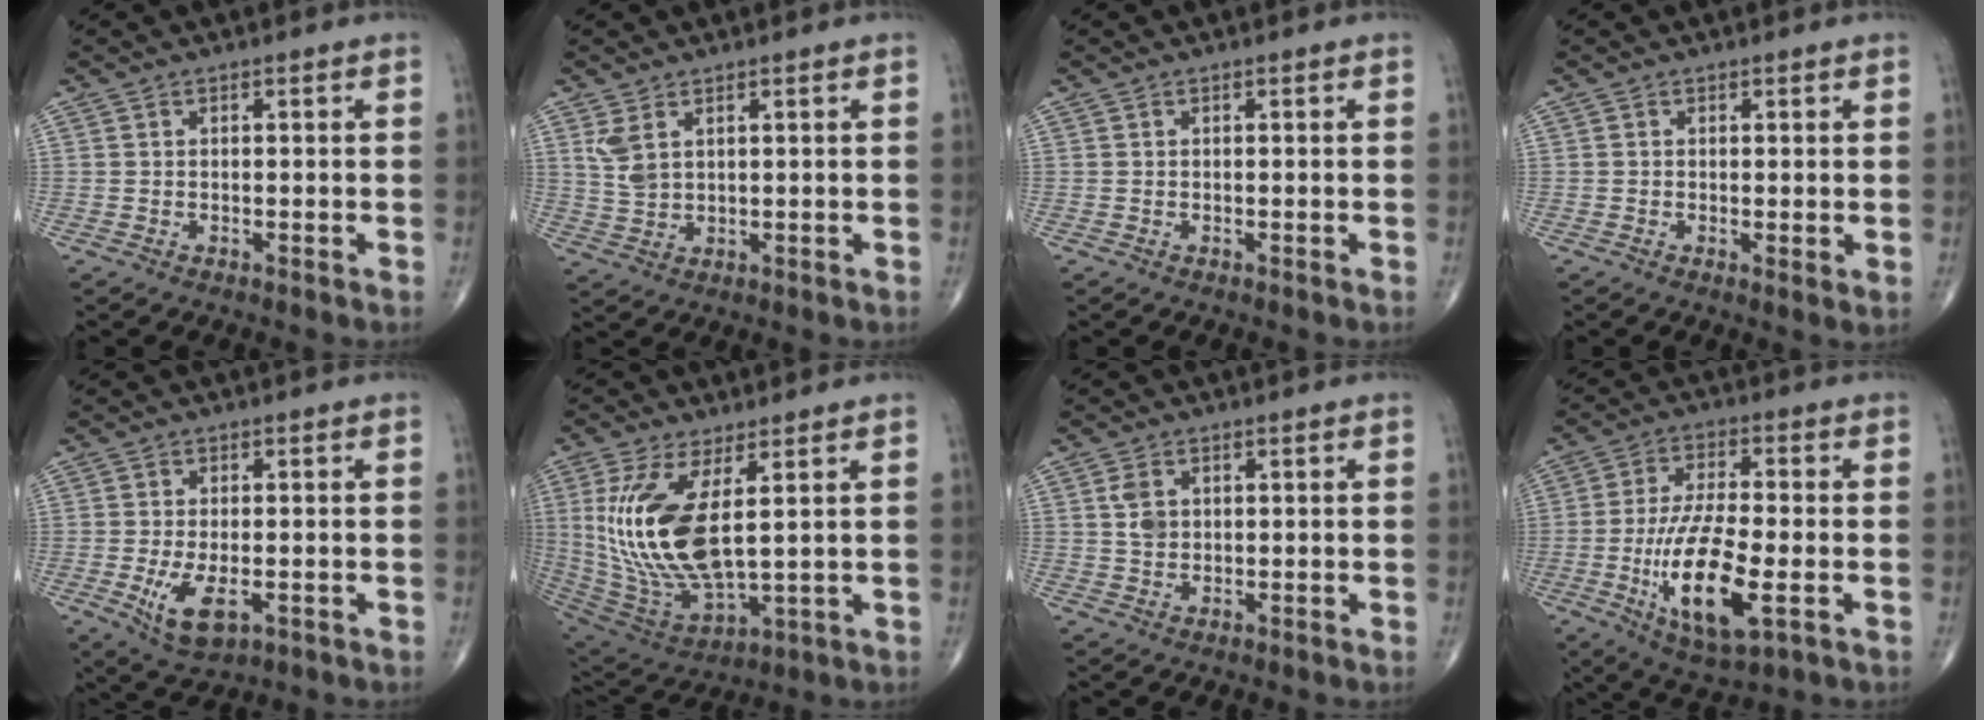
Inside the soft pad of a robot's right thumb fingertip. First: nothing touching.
{"total": 4.2, "force": [1.9, 2.3, 3.0], "torque": [-0.061, -0.004, 0.050]}
{"total": 0.0}
{"total": 1.6, "force": [0.2, 0.4, 1.5], "torque": [-0.026, -0.008, 0.001]}
{"total": 7.2, "force": [-2.0, 3.5, 6.0], "torque": [-0.110, -0.014, -0.026]}
{"total": 18.7, "force": [3.7, 7.6, 16.7], "torque": [-0.352, -0.030, 0.089]}
{"total": 3.3, "force": [0.8, 2.3, 2.2], "torque": [-0.035, -0.002, 0.018]}
{"total": 15.9, "force": [-4.2, 5.2, 14.4], "torque": [-0.275, -0.003, -0.067]}